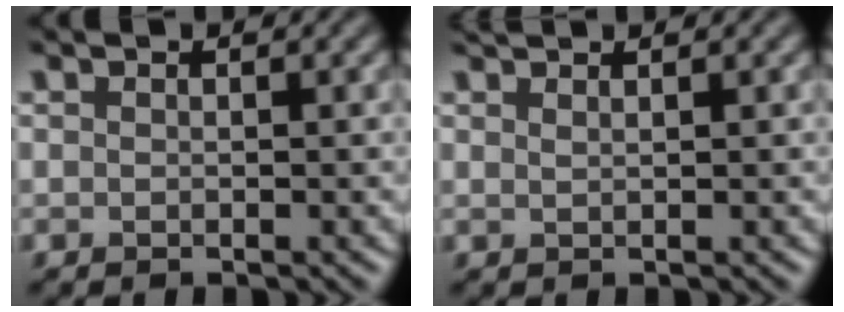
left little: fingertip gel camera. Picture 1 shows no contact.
{"total": 1.0, "force": [1.0, -0.2, 0.3], "torque": [-0.008, 0.005, 0.019]}